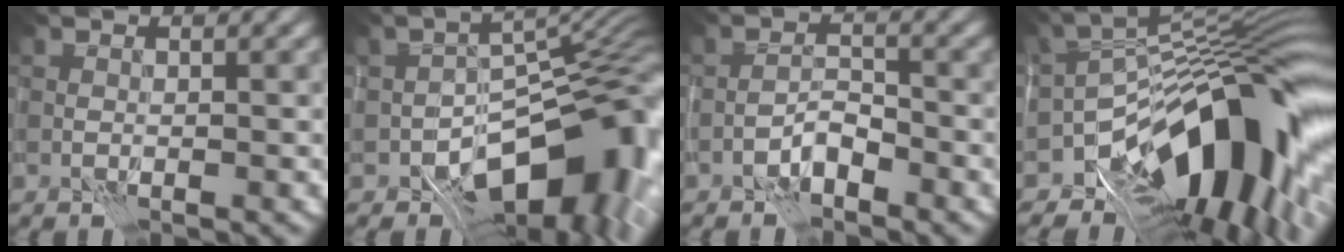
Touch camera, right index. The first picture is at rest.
{"total": 12.7, "force": [-6.4, 6.7, 8.6], "torque": [-0.098, 0.007, -0.113]}
{"total": 1.9, "force": [-1.5, 0.5, 1.1], "torque": [-0.018, 0.011, -0.032]}
{"total": 14.5, "force": [-6.6, 7.3, 10.7], "torque": [-0.122, 0.020, -0.121]}